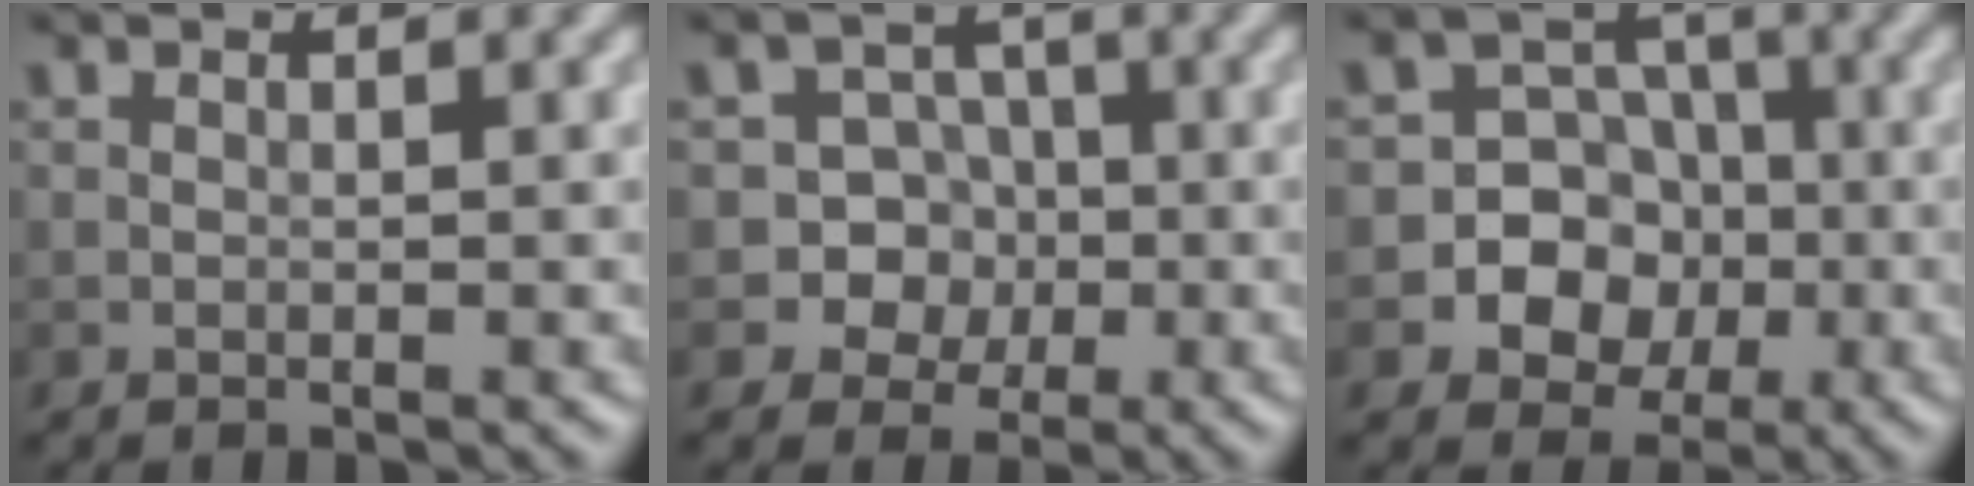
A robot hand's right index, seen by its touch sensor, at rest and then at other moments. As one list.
[{"total": 5.7, "force": [-1.6, 5.4, 1.2], "torque": [0.003, 0.017, -0.046]}, {"total": 7.0, "force": [-1.8, 6.4, 2.0], "torque": [-0.009, 0.016, -0.058]}]